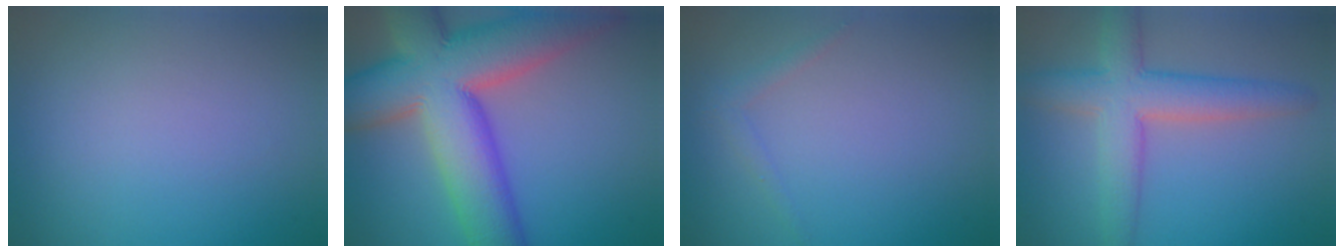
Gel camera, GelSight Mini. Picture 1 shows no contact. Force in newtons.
{"total": 15.2, "press": 15.1, "slide": 1.1}
{"total": 1.1, "press": 1.1, "slide": 0.1}
{"total": 6.1, "press": 6.1, "slide": 0.3}